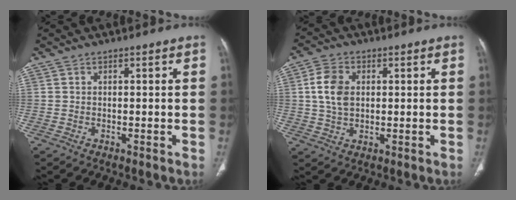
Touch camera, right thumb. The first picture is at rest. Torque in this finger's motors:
{"motor_torque": [-0.18, 1.20, 0.27, -0.45, 0.20]}